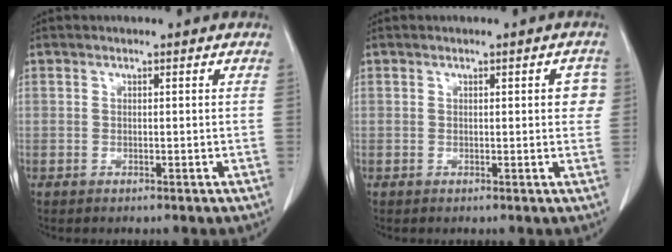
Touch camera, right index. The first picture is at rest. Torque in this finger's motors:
{"motor_torque": [0.44, 0.06, 0.03, 0.02]}